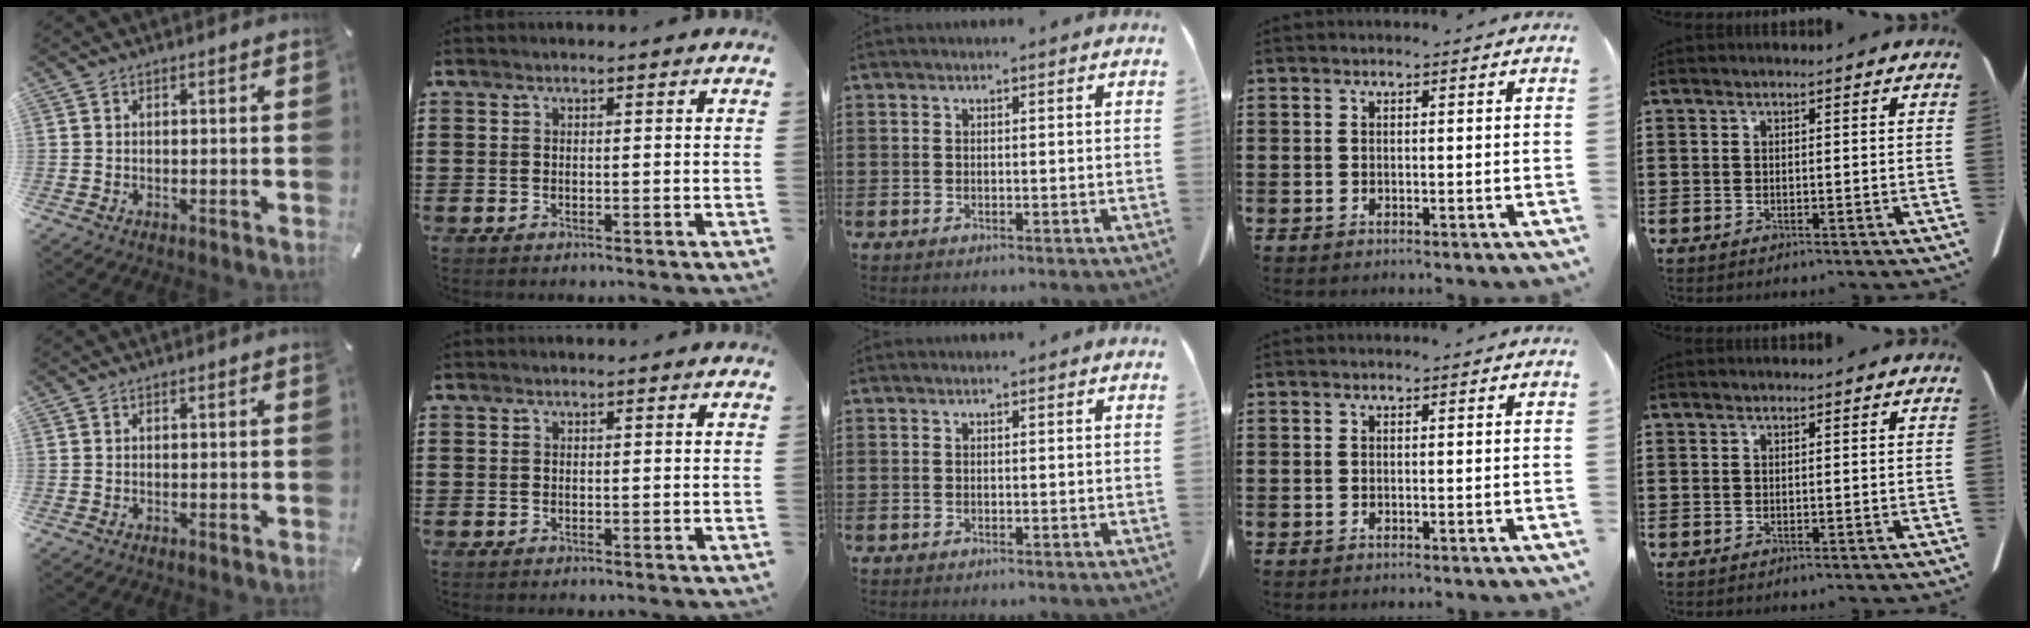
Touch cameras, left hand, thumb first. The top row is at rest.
{}